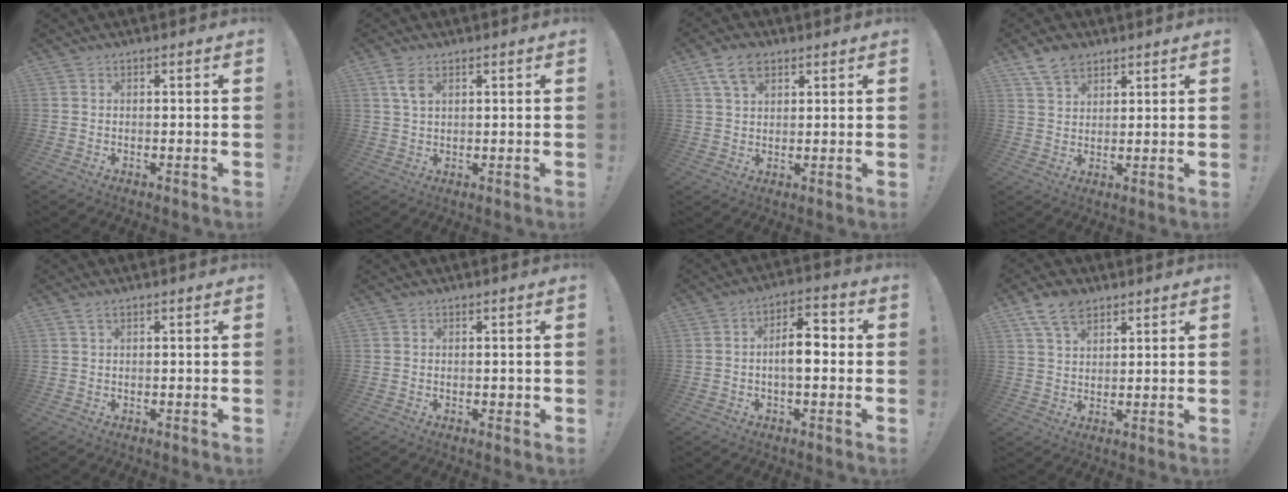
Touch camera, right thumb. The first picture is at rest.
{"total": 4.8, "force": [2.2, 2.5, 3.4], "torque": [-0.069, -0.002, 0.042]}
{"total": 7.4, "force": [4.1, 4.4, 4.4], "torque": [-0.075, -0.007, 0.078]}
{"total": 7.1, "force": [5.0, 4.3, 2.8], "torque": [-0.052, -0.018, 0.097]}
{"total": 1.8, "force": [1.0, 0.6, 1.3], "torque": [-0.033, 0.004, 0.019]}
{"total": 0.8, "force": [0.0, 0.7, 0.4], "torque": [-0.008, 0.003, 0.000]}
{"total": 8.9, "force": [-1.0, 4.2, 7.8], "torque": [-0.127, 0.013, -0.021]}
{"total": 8.8, "force": [5.6, 5.1, 4.4], "torque": [-0.074, -0.019, 0.108]}